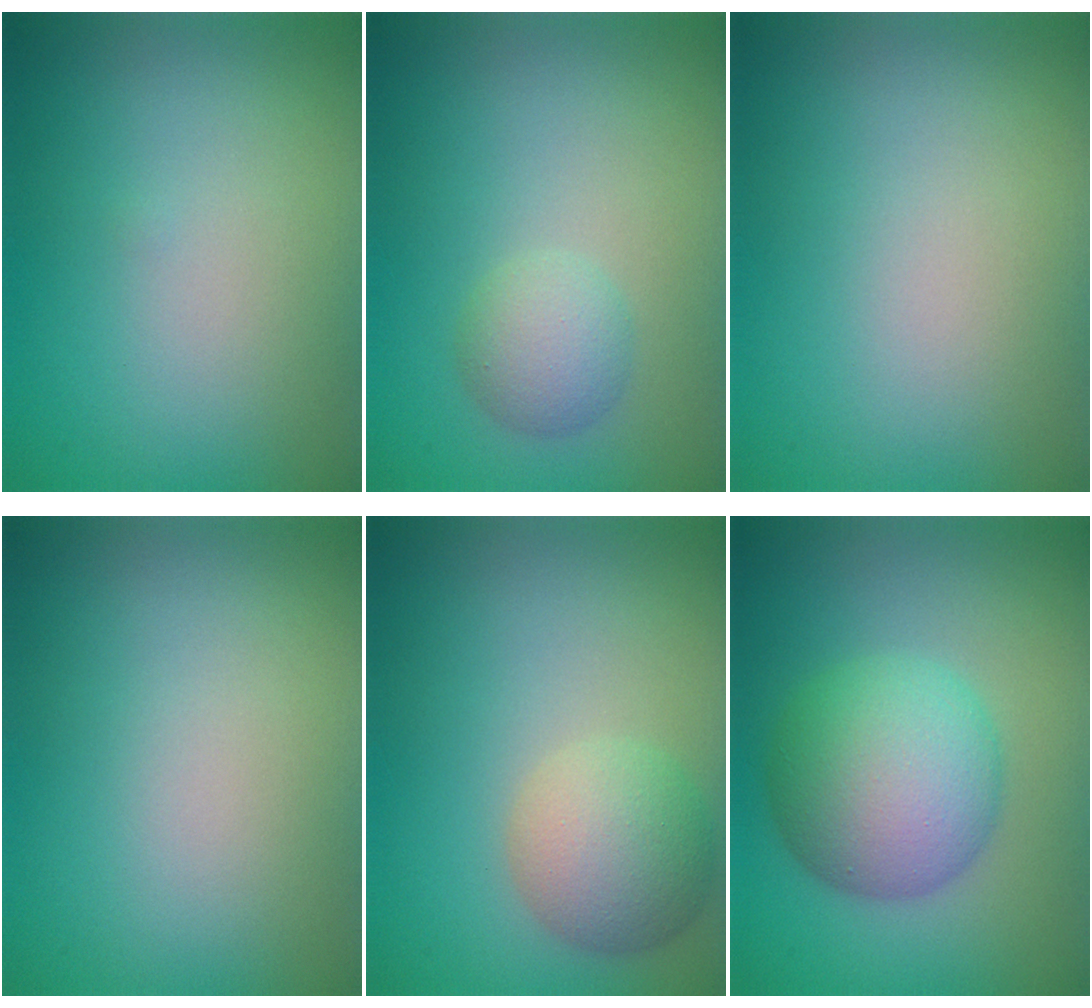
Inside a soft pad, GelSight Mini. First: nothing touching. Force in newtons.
{"total": 2.4, "press": 2.4, "slide": 0.0}
{"total": 0.0}
{"total": 0.0}
{"total": 4.2, "press": 4.2, "slide": 0.2}
{"total": 7.5, "press": 7.5, "slide": 0.0}